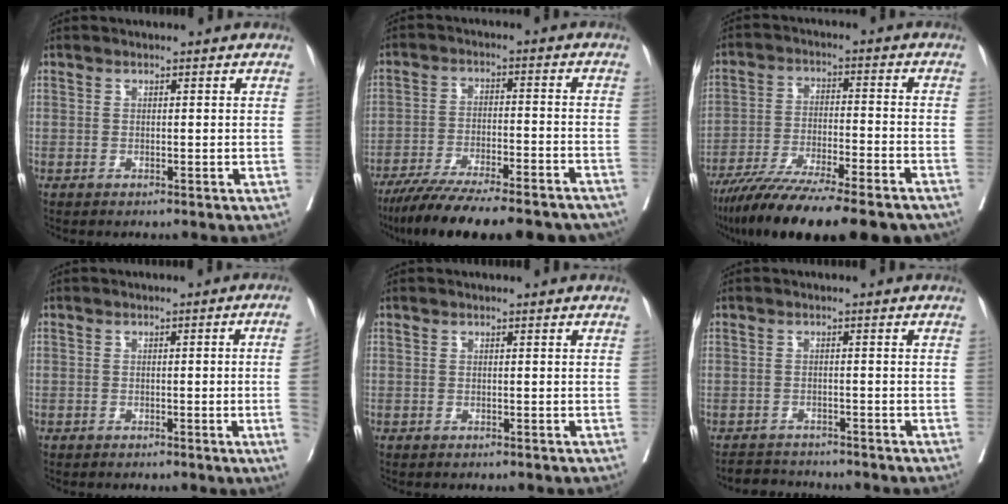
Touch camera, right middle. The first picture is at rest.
{"total": 21.1, "force": [-17.8, 3.6, 10.7], "torque": [-0.136, -0.017, -0.254]}
{"total": 21.4, "force": [-17.0, 2.9, 12.6], "torque": [-0.167, -0.028, -0.259]}
{"total": 4.2, "force": [-0.4, -0.5, 4.2], "torque": [-0.049, 0.005, -0.005]}
{"total": 0.7, "force": [0.3, 0.6, -0.1], "torque": [0.002, 0.010, 0.002]}
{"total": 3.8, "force": [-3.7, 0.6, 0.0], "torque": [0.003, -0.007, -0.061]}